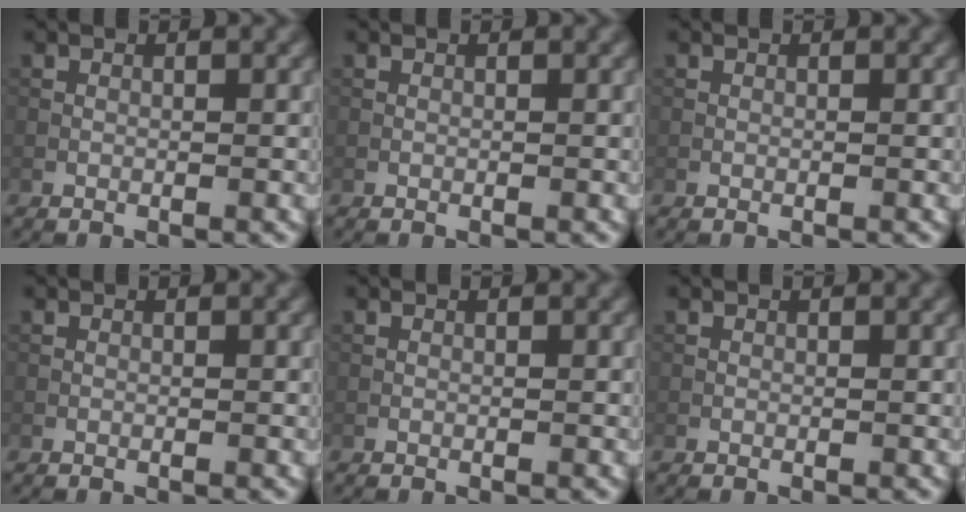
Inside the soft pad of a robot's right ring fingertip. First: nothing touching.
{"total": 0.0}
{"total": 0.0}
{"total": 0.0}
{"total": 0.0}
{"total": 0.0}